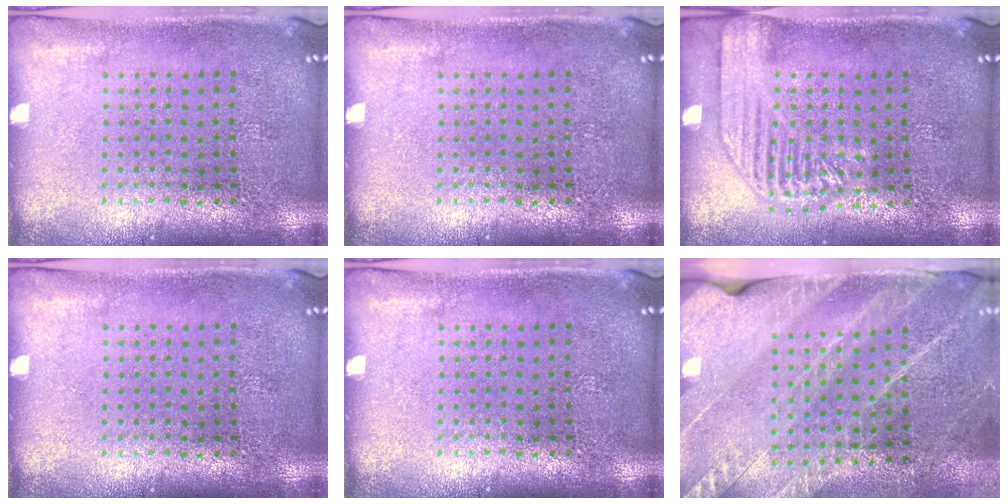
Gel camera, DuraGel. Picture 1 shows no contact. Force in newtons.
{"total": 0.0}
{"total": 2.0, "press": 1.8, "slide": 0.7}
{"total": 0.0}
{"total": 0.0}
{"total": 2.6, "press": 2.5, "slide": 0.4}